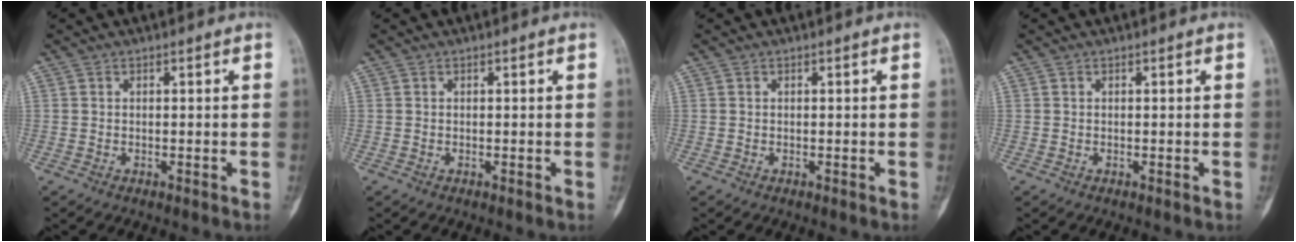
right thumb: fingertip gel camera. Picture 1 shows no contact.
{"total": 0.0}
{"total": 0.0}
{"total": 0.0}